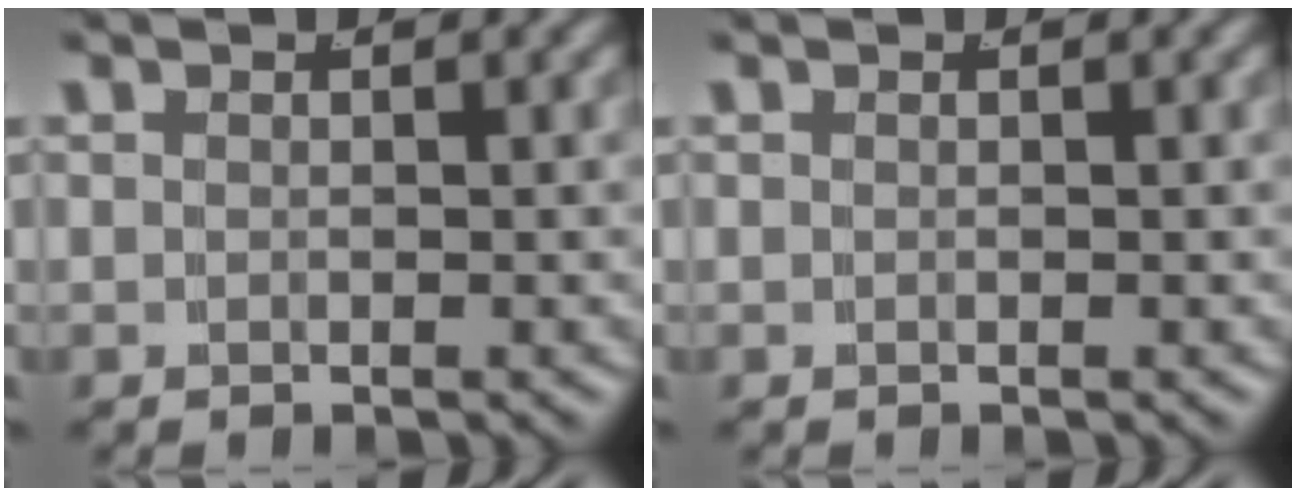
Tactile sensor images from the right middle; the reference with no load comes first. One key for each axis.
{"total": 0.0}